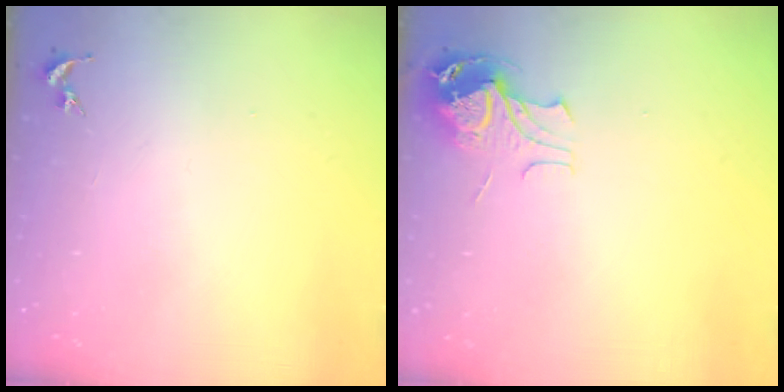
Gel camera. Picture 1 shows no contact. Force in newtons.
{"total": 9.5, "press": 9.5, "slide": 1.1}